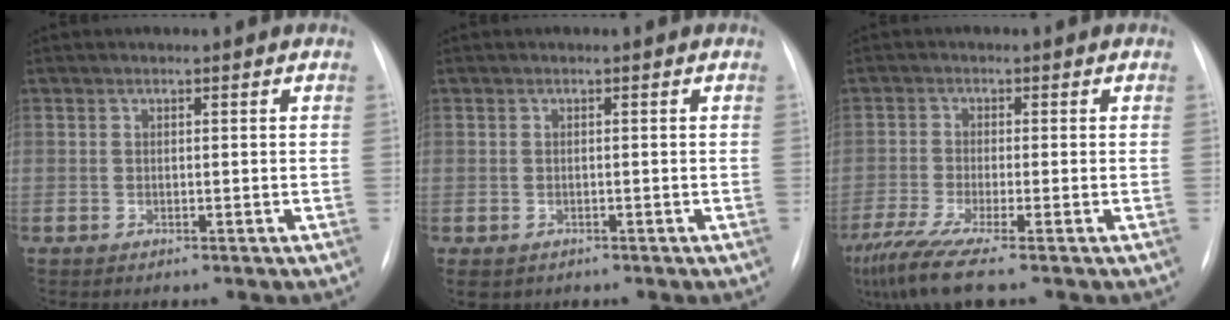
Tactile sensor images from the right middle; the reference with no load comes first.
{"total": 3.4, "force": [-2.0, 2.4, 1.1], "torque": [-0.016, -0.002, -0.028]}
{"total": 8.4, "force": [-6.2, -0.3, 5.6], "torque": [-0.107, -0.029, -0.112]}